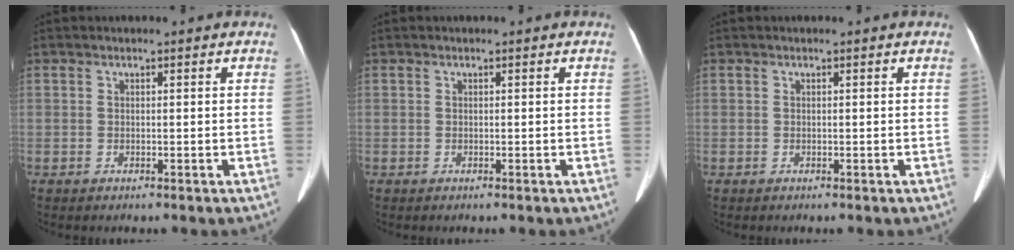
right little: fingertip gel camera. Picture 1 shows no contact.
{"total": 0.0}
{"total": 0.0}